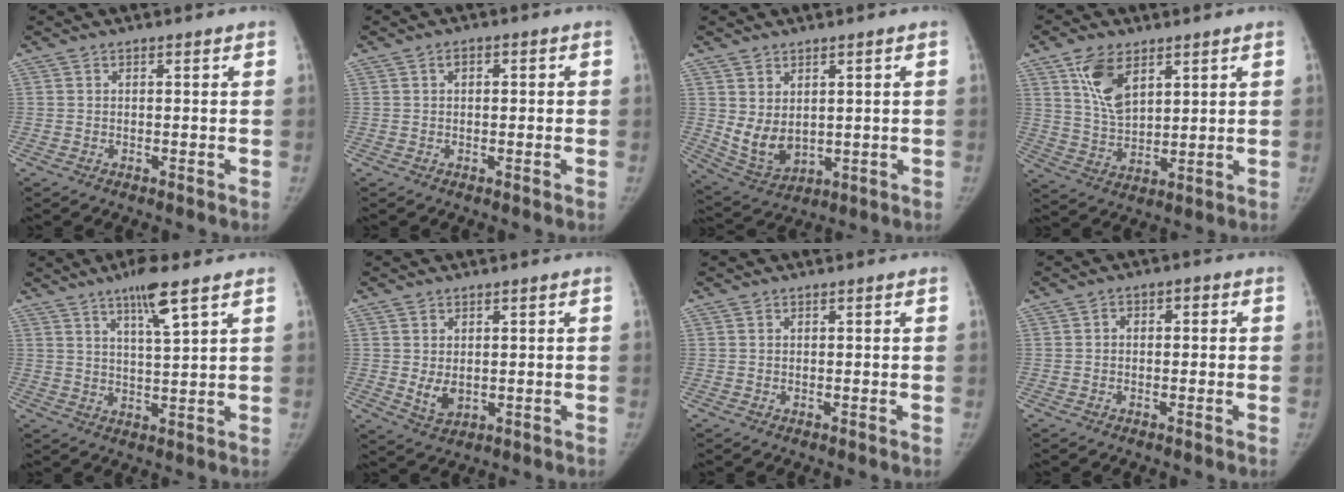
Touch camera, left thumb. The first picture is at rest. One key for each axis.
{"total": 1.9, "fx": 0.2, "fy": 1.3, "fz": 1.3, "tx": -0.013, "ty": 0.005, "tz": -0.002}
{"total": 7.2, "fx": 1.3, "fy": 5.0, "fz": 5.1, "tx": -0.081, "ty": -0.013, "tz": 0.049}
{"total": 9.6, "fx": 4.8, "fy": 5.3, "fz": 6.4, "tx": -0.098, "ty": -0.025, "tz": 0.098}
{"total": 7.4, "fx": 4.5, "fy": 0.6, "fz": 5.9, "tx": -0.103, "ty": -0.026, "tz": 0.081}
{"total": 4.2, "fx": 0.0, "fy": 3.0, "fz": 2.9, "tx": -0.044, "ty": -0.006, "tz": 0.011}
{"total": 0.0}
{"total": 2.7, "fx": -0.2, "fy": 2.0, "fz": 1.9, "tx": -0.013, "ty": 0.010, "tz": -0.012}